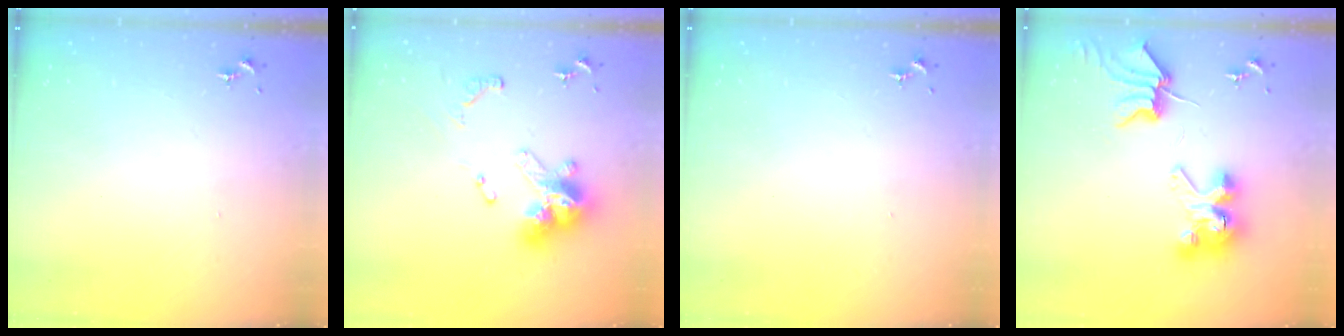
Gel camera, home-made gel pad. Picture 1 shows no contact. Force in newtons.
{"total": 16.7, "press": 16.7, "slide": 1.6}
{"total": 0.0}
{"total": 9.7, "press": 9.6, "slide": 1.3}